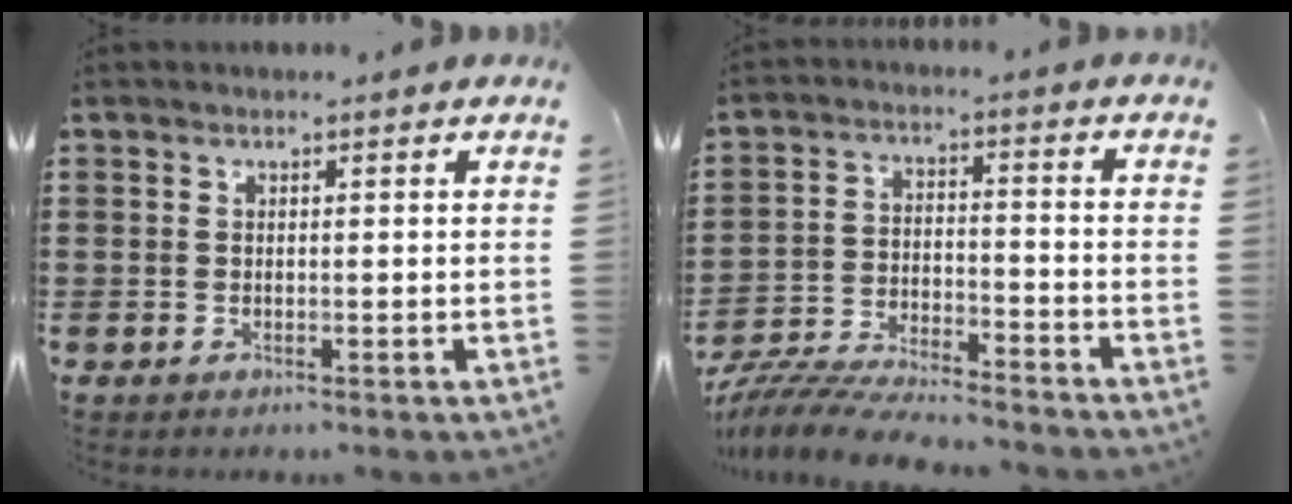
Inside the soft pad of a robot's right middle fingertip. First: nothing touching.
{"total": 7.5, "force": [-7.2, 0.4, 1.8], "torque": [-0.040, 0.001, -0.142]}